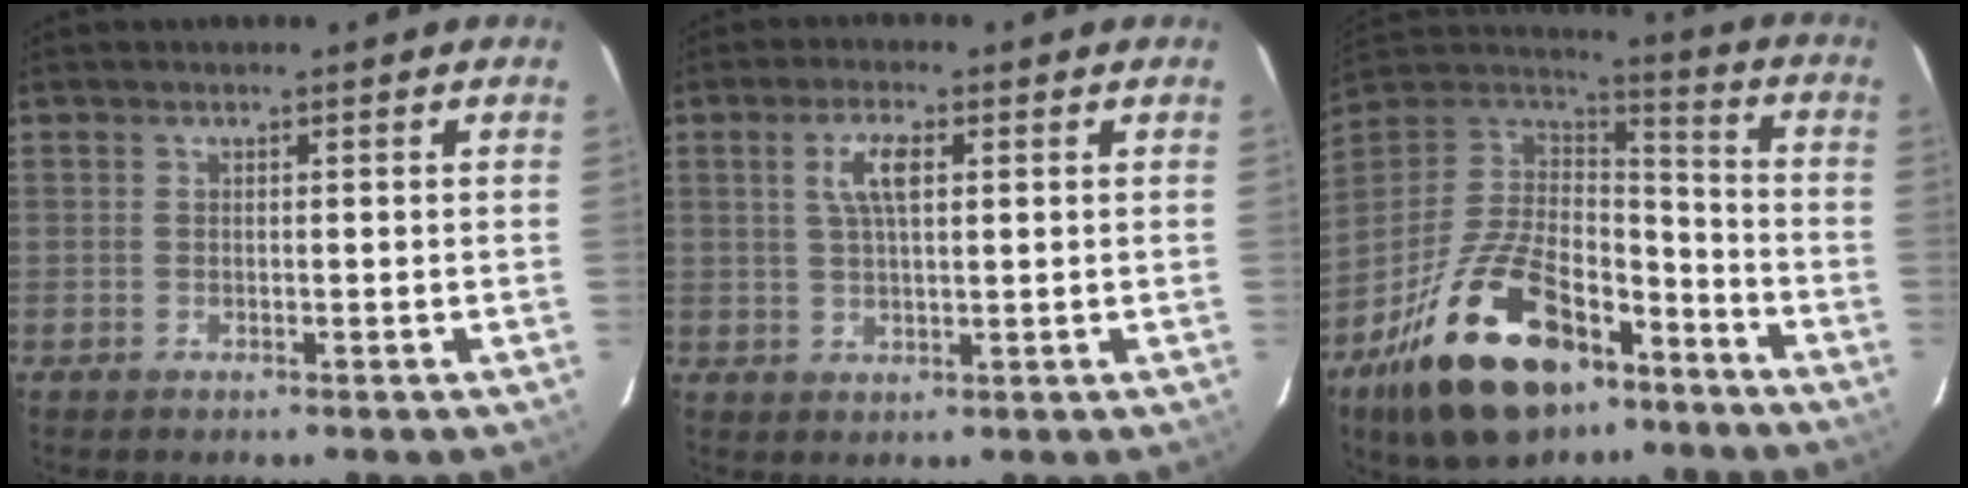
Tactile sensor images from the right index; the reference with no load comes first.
{"total": 5.3, "force": [1.7, 1.6, 4.7], "torque": [-0.087, 0.007, 0.034]}
{"total": 27.2, "force": [-16.1, 13.9, 16.9], "torque": [-0.336, 0.003, -0.253]}